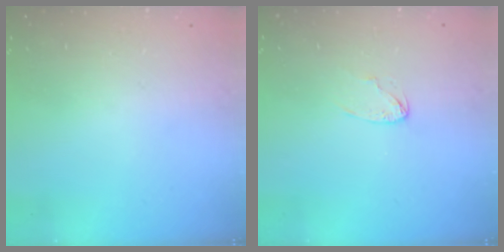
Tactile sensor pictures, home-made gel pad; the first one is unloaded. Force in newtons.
{"total": 2.5, "press": 2.5, "slide": 0.2}